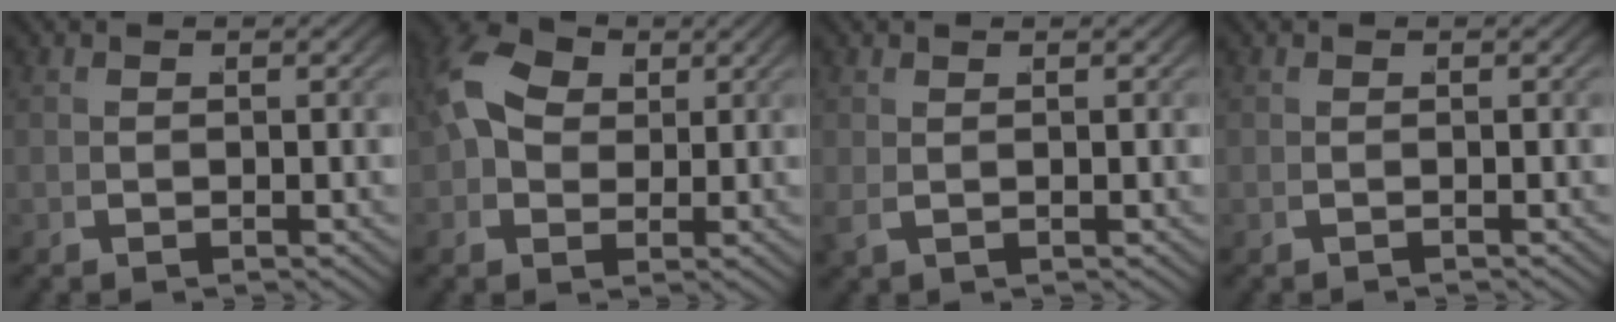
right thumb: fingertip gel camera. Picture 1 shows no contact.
{"total": 7.8, "force": [1.7, 5.9, 4.8], "torque": [-0.118, -0.005, 0.023]}
{"total": 0.5, "force": [0.3, -0.5, 0.0], "torque": [0.002, 0.007, 0.004]}
{"total": 0.7, "force": [-0.2, -0.5, -0.4], "torque": [0.006, 0.003, -0.005]}